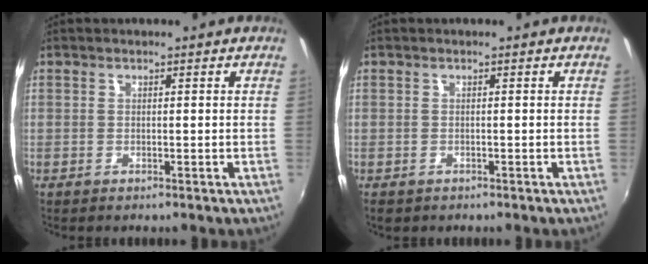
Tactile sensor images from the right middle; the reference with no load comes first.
{"total": 1.3, "force": [-0.8, 1.0, 0.5], "torque": [-0.013, -0.003, -0.010]}